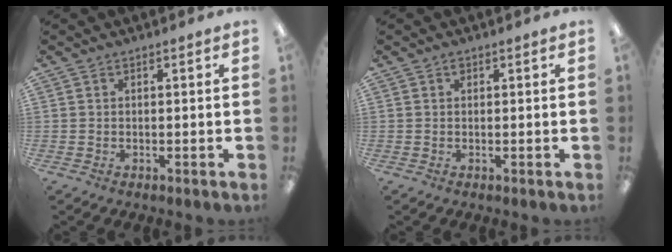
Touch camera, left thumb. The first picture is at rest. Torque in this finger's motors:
{"motor_torque": [0.12, -0.03, 0.21, -0.43, 0.00]}